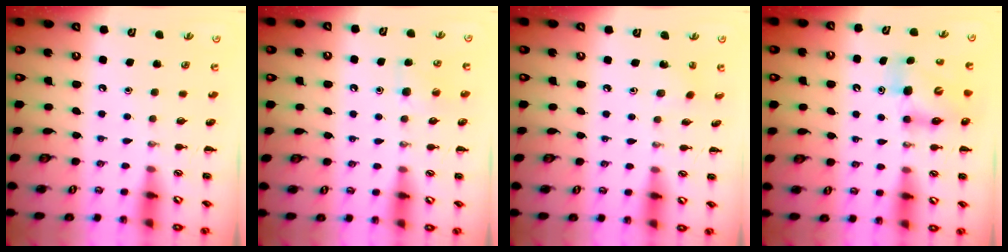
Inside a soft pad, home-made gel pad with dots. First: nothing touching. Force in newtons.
{"total": 6.1, "press": 5.9, "slide": 1.5}
{"total": 1.9, "press": 1.8, "slide": 0.7}
{"total": 6.8, "press": 6.7, "slide": 1.5}